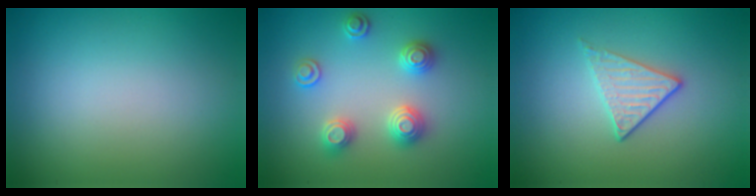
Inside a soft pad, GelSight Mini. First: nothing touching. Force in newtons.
{"total": 2.9, "press": 2.8, "slide": 0.3}
{"total": 2.0, "press": 1.7, "slide": 1.0}